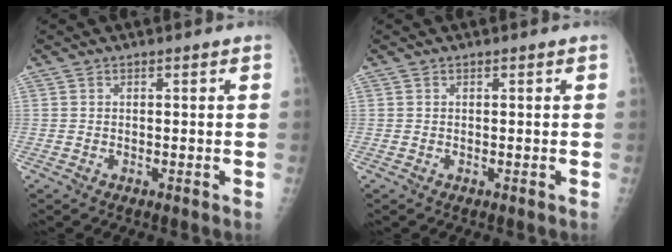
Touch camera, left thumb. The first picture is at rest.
{"total": 0.0}